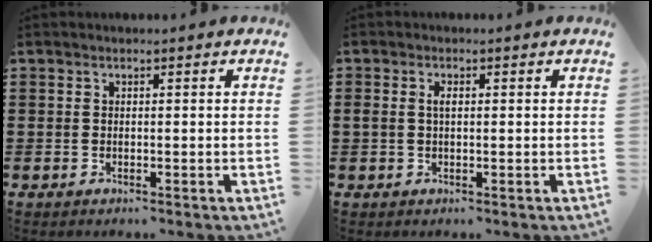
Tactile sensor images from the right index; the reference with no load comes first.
{"total": 1.7, "force": [0.2, 0.8, 1.5], "torque": [-0.028, 0.007, 0.002]}